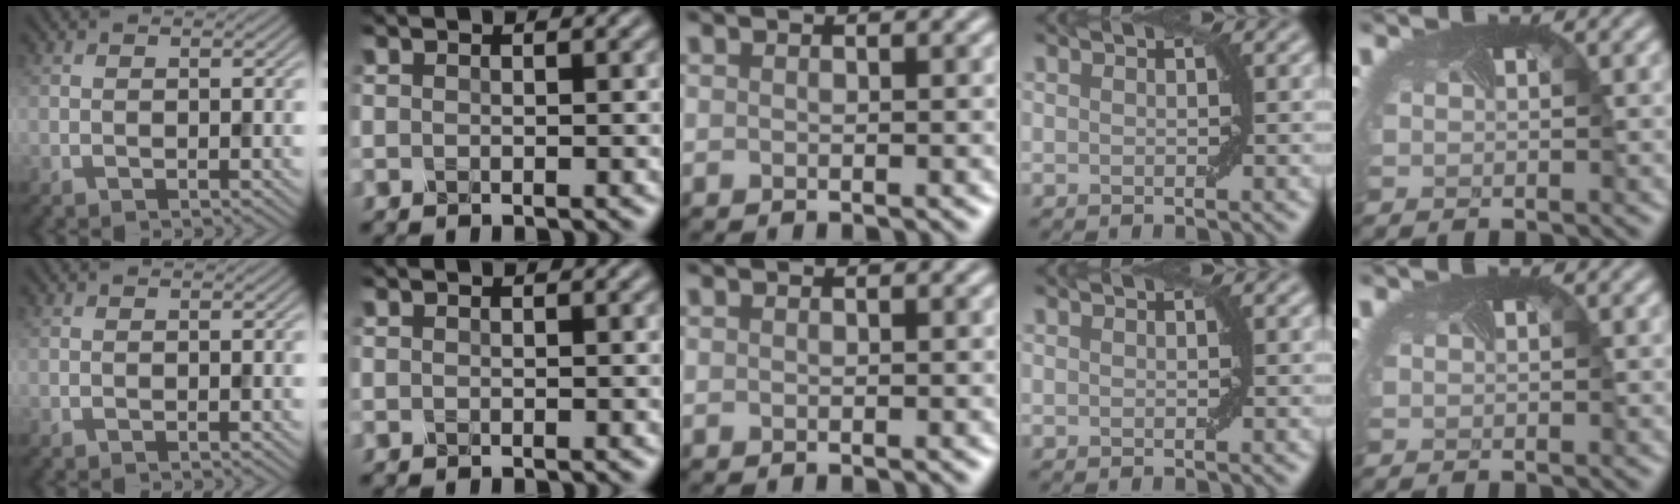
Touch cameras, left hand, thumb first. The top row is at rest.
{}